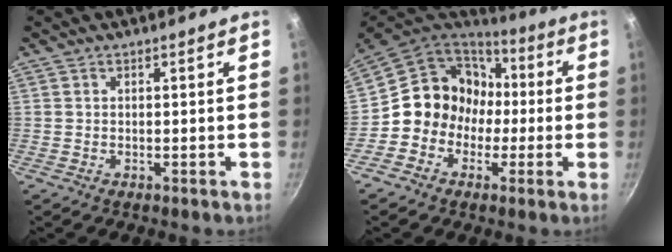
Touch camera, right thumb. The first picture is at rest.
{"total": 14.0, "force": [-1.0, 12.8, 5.5], "torque": [-0.042, 0.056, -0.027]}